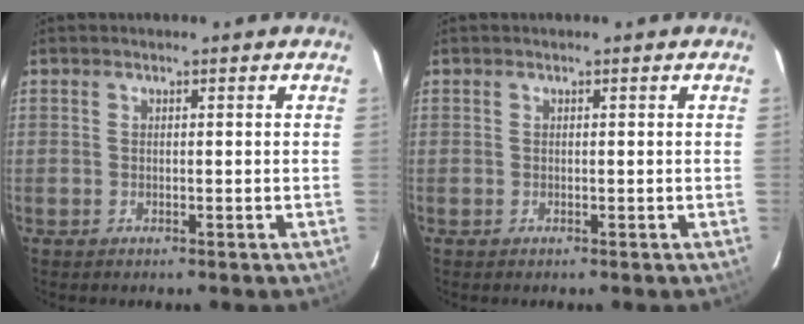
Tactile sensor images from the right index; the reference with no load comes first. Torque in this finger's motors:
{"motor_torque": [0.21, 0.21, 0.00, -0.01]}